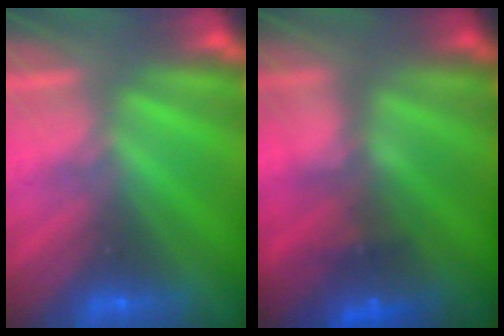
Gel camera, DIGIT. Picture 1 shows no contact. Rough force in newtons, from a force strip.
{"total": 3.9}